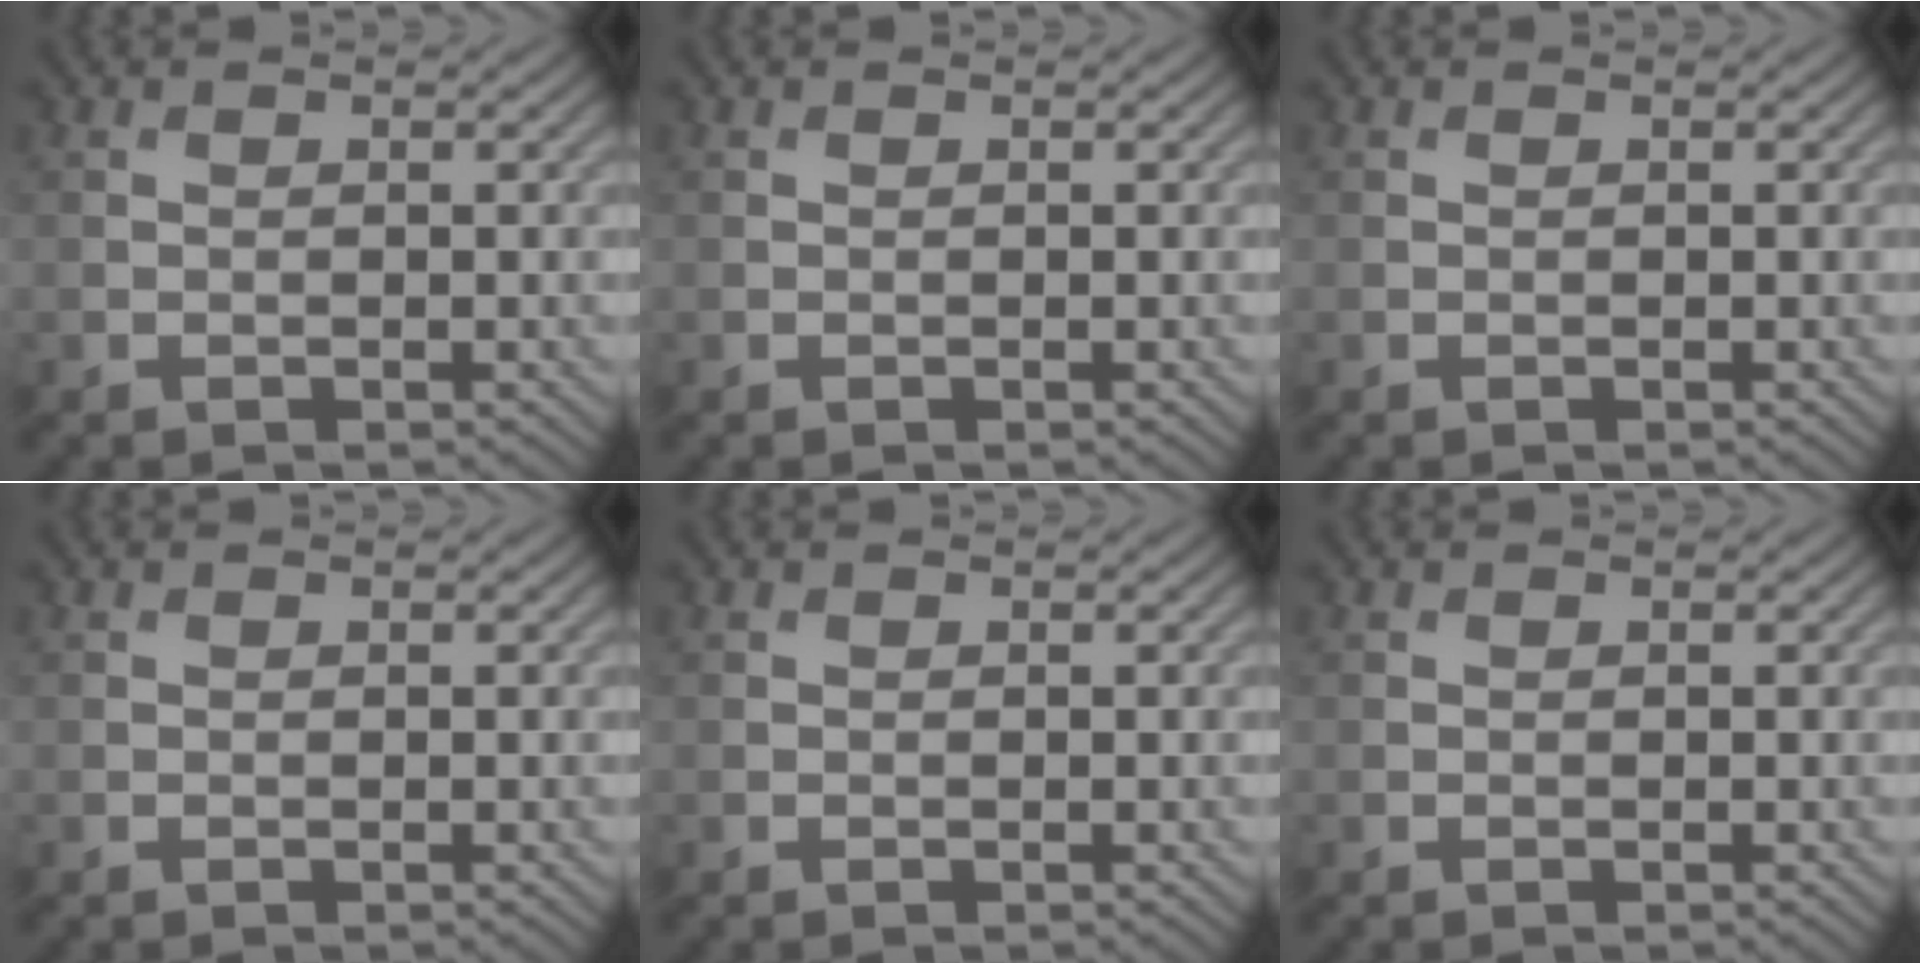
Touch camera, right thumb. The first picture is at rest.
{"total": 0.0}
{"total": 0.0}
{"total": 0.0}
{"total": 0.0}
{"total": 0.0}